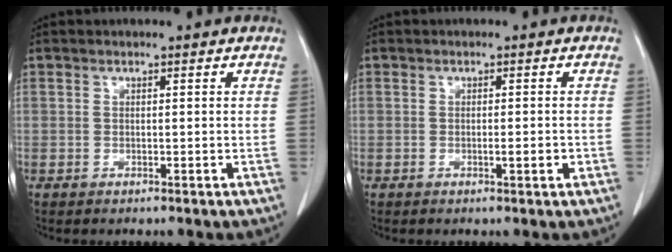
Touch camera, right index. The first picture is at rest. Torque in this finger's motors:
{"motor_torque": [0.36, -0.26, 0.18, 0.04]}